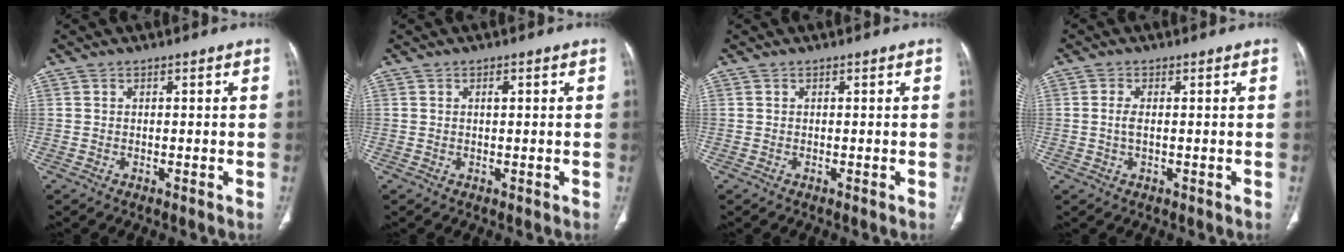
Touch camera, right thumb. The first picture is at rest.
{"total": 0.9, "force": [0.3, 0.4, 0.8], "torque": [-0.007, 0.001, 0.005]}
{"total": 0.0}
{"total": 2.1, "force": [0.0, 0.9, 1.9], "torque": [-0.040, 0.001, 0.000]}